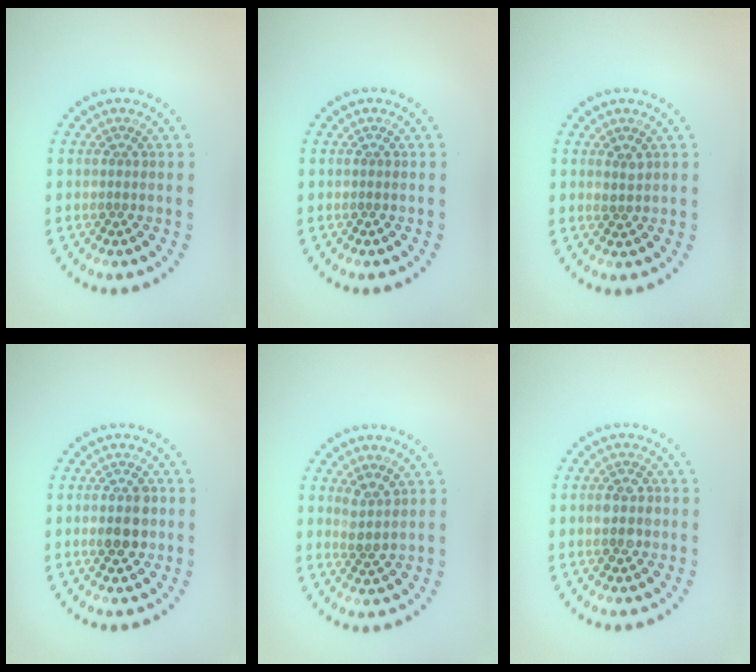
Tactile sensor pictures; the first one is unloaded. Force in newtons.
{"total": 0.0}
{"total": 0.8, "press": 0.8, "slide": 0.2}
{"total": 3.0, "press": 3.0, "slide": 0.2}
{"total": 2.0, "press": 1.6, "slide": 1.2}
{"total": 1.9, "press": 1.9, "slide": 0.2}